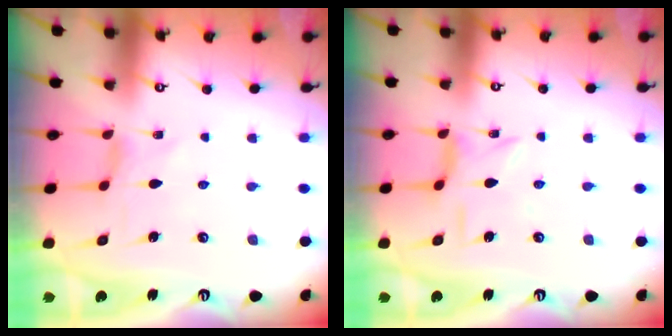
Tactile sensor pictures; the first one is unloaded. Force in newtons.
{"total": 2.4, "press": 2.4, "slide": 0.4}